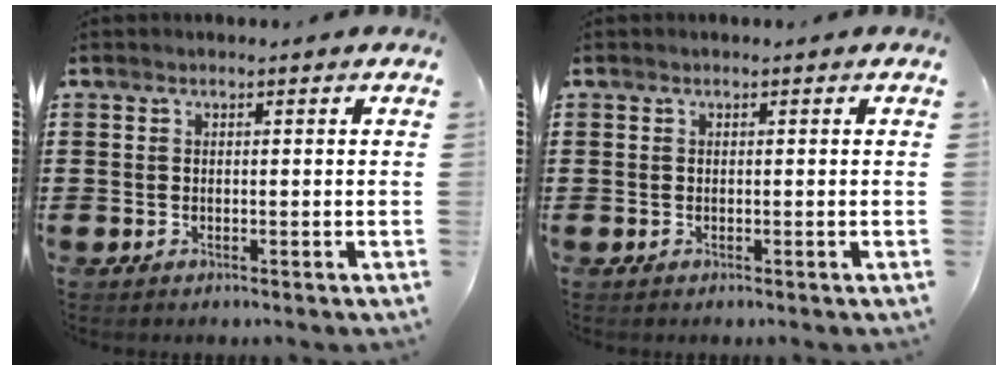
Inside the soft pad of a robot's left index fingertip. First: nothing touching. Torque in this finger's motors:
{"motor_torque": [0.00, 0.00, -0.01, 0.01]}